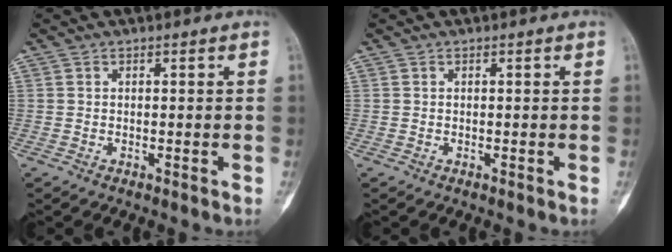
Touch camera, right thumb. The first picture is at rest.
{"total": 0.0}